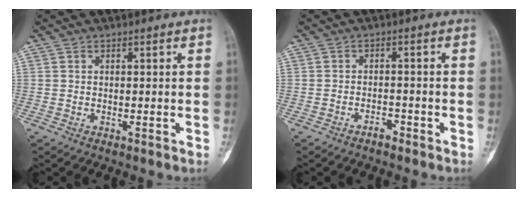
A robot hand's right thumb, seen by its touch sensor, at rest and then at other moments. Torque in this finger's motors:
{"motor_torque": [-0.45, -0.18, 0.02, 0.15, 0.00]}